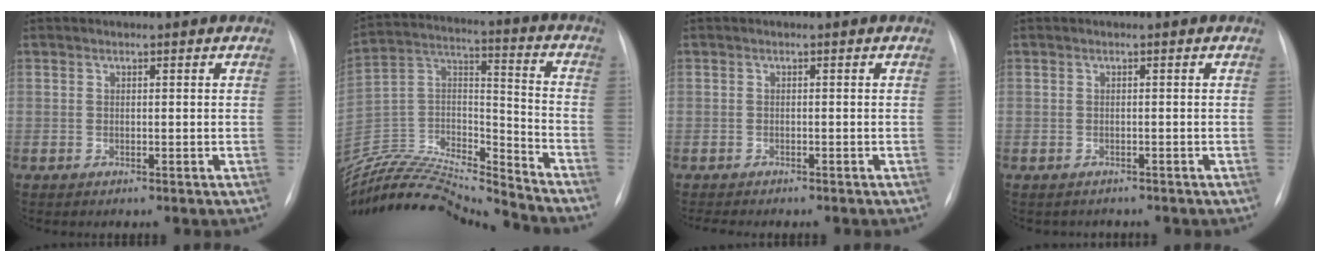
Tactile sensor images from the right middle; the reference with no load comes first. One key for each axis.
{"total": 21.8, "fx": -20.9, "fy": 0.9, "fz": 6.2, "tx": -0.128, "ty": 0.019, "tz": -0.362}
{"total": 2.9, "fx": -2.5, "fy": 1.0, "fz": 1.0, "tx": -0.015, "ty": -0.005, "tz": -0.033}
{"total": 1.8, "fx": -1.6, "fy": 0.8, "fz": 0.0, "tx": -0.004, "ty": 0.000, "tz": -0.021}